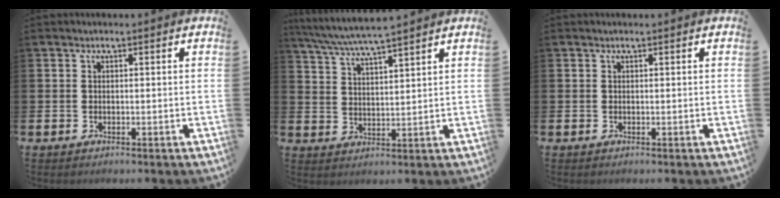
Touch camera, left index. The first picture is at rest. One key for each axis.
{"total": 5.9, "fx": 5.6, "fy": -0.1, "fz": 2.0, "tx": -0.063, "ty": -0.026, "tz": 0.100}
{"total": 0.0}